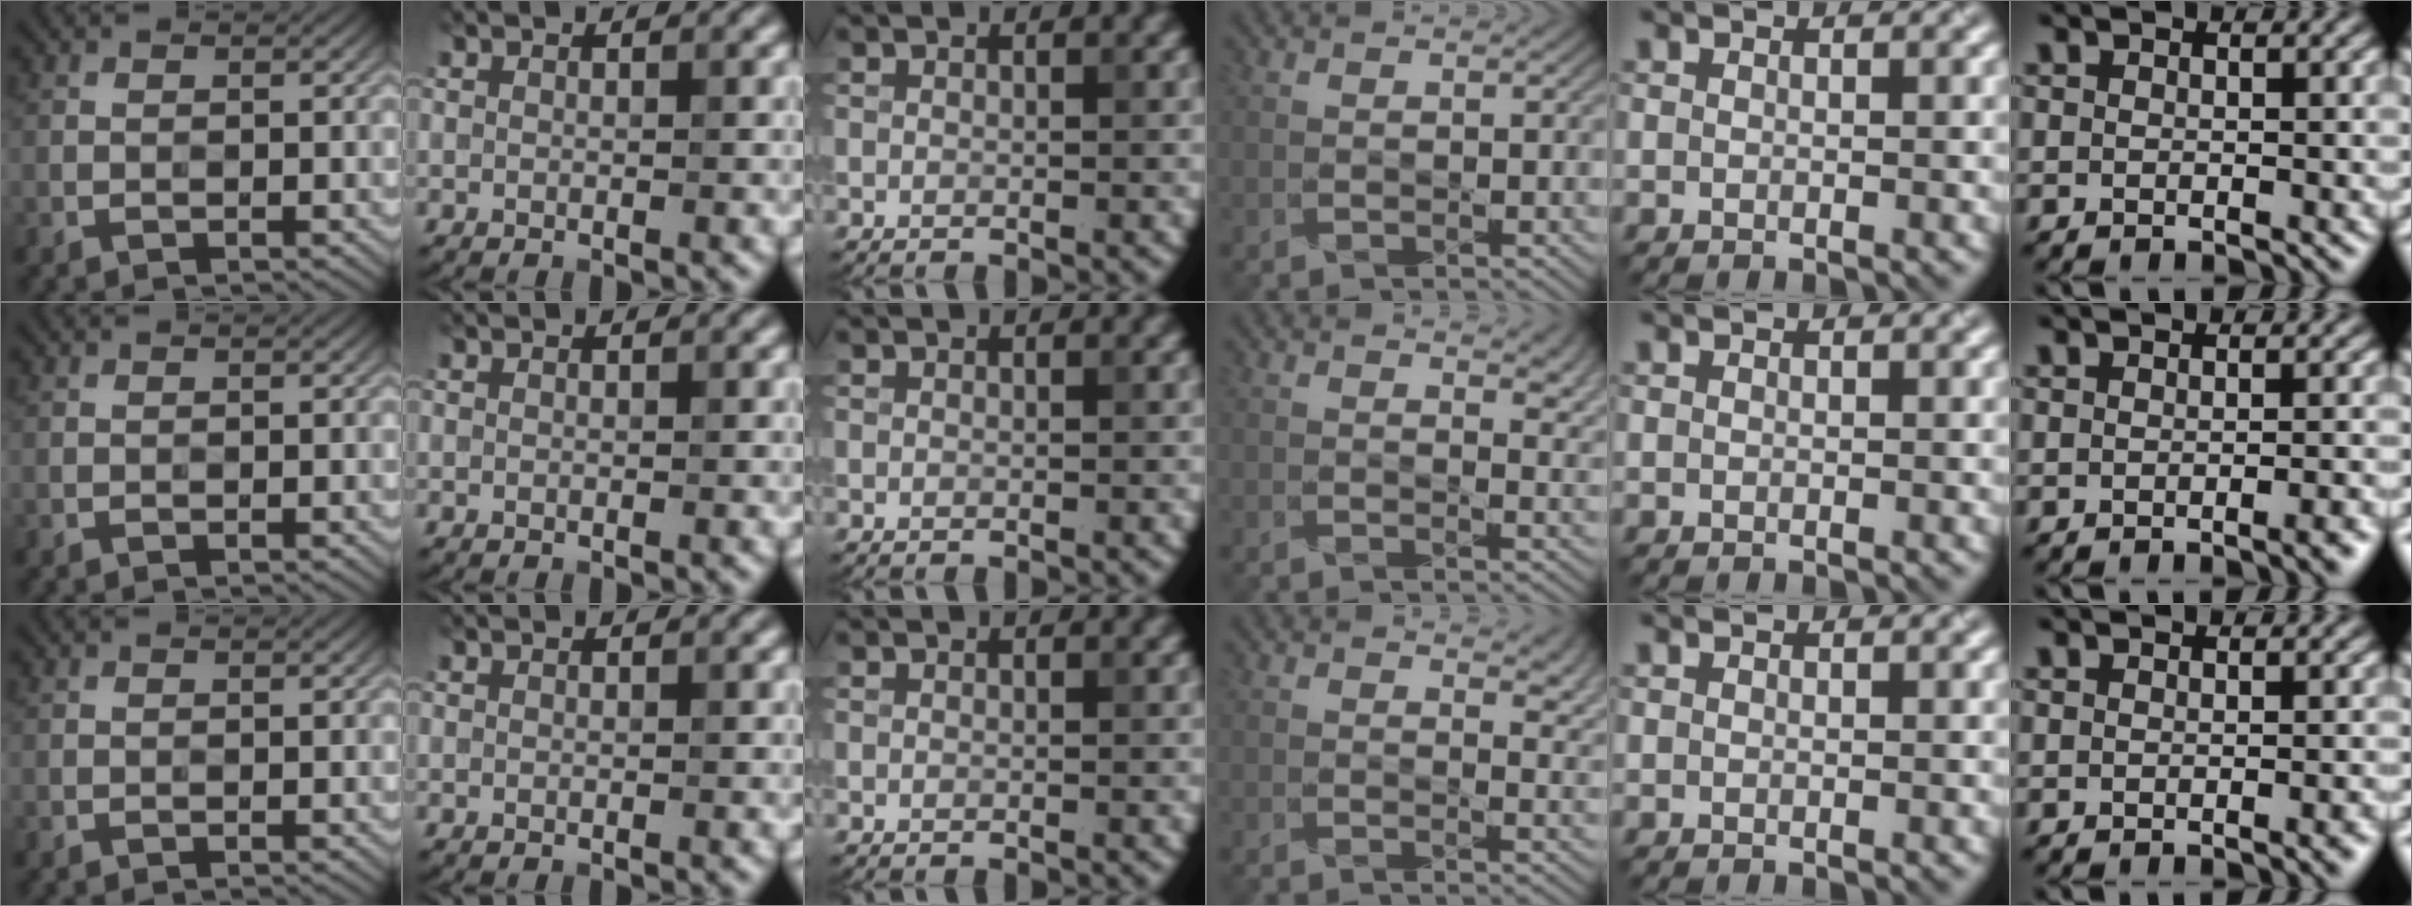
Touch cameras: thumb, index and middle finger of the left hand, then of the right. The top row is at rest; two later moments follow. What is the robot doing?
{"motion": "twist", "object": "bottle cap"}